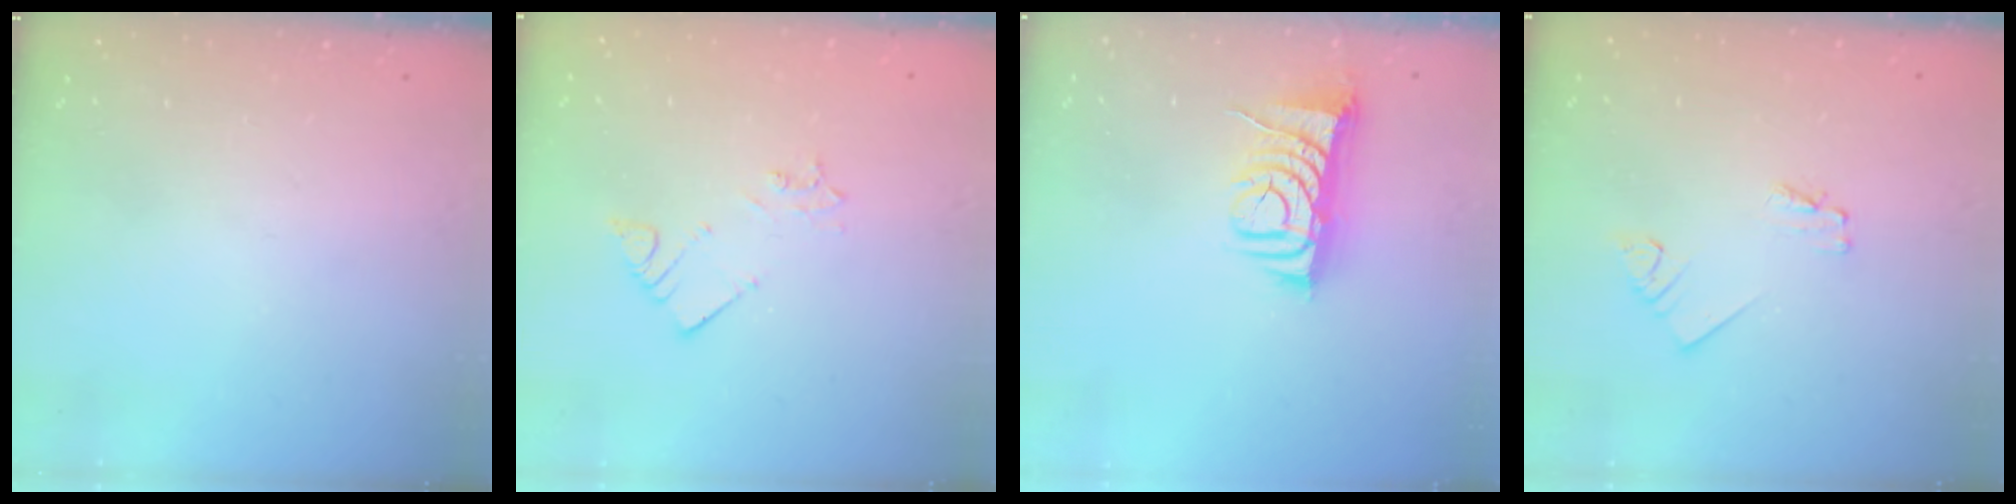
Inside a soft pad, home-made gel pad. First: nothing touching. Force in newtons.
{"total": 2.6, "press": 2.6, "slide": 0.2}
{"total": 7.6, "press": 7.6, "slide": 1.1}
{"total": 1.6, "press": 1.6, "slide": 0.2}